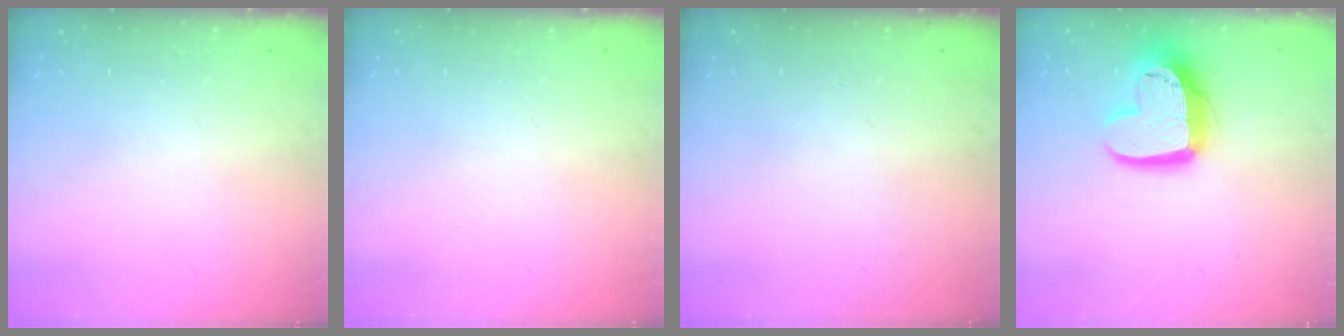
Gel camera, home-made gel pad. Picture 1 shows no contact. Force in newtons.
{"total": 0.0}
{"total": 0.0}
{"total": 15.3, "press": 15.2, "slide": 1.2}